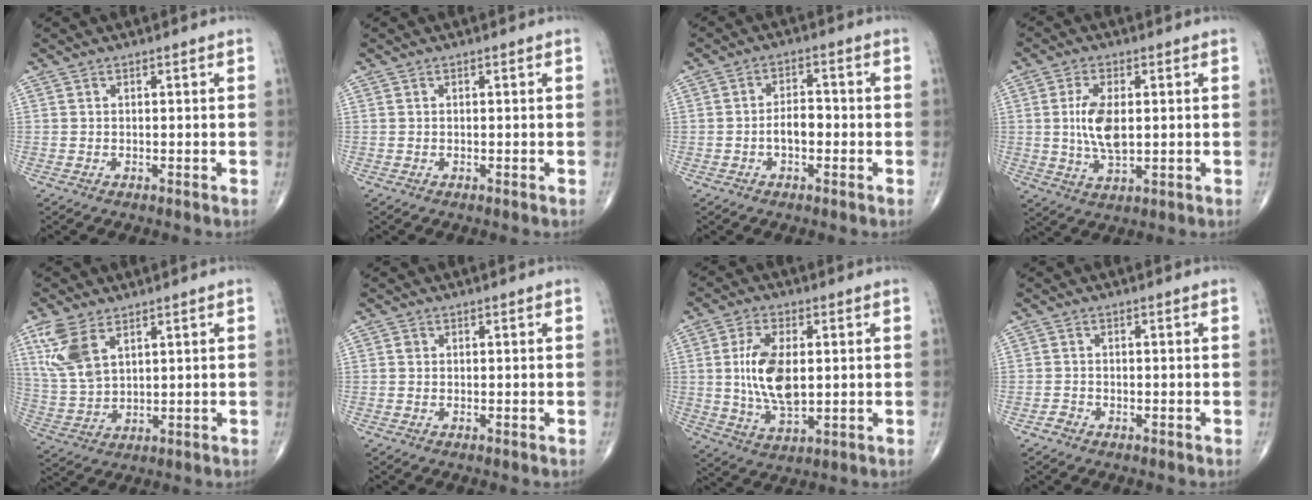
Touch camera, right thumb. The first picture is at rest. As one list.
[{"total": 0.0}, {"total": 4.4, "force": [-1.1, 2.4, 3.4], "torque": [-0.050, 0.018, -0.024]}, {"total": 8.2, "force": [0.8, 3.9, 7.2], "torque": [-0.143, -0.009, 0.018]}, {"total": 9.4, "force": [4.8, 4.8, 6.5], "torque": [-0.142, -0.011, 0.108]}, {"total": 0.6, "force": [0.1, 0.5, 0.2], "torque": [-0.001, 0.001, 0.002]}, {"total": 11.7, "force": [1.1, 5.9, 10.0], "torque": [-0.192, -0.010, 0.027]}, {"total": 1.1, "force": [-0.8, 0.7, 0.2], "torque": [-0.003, 0.002, -0.020]}]